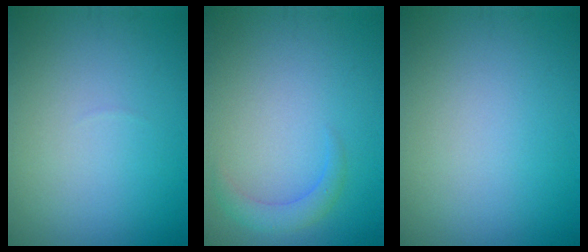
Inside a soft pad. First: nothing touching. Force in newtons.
{"total": 1.9, "press": 1.9, "slide": 0.0}
{"total": 0.0}